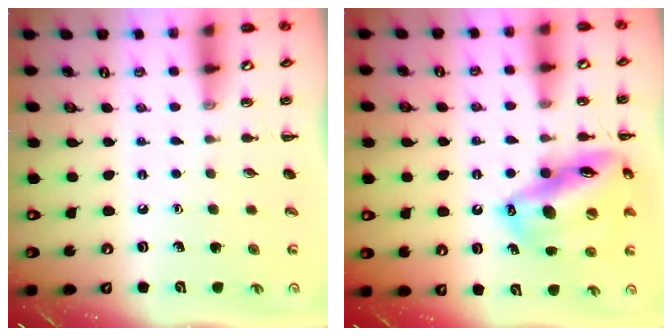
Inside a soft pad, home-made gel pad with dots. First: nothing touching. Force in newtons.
{"total": 19.1, "press": 18.5, "slide": 4.6}